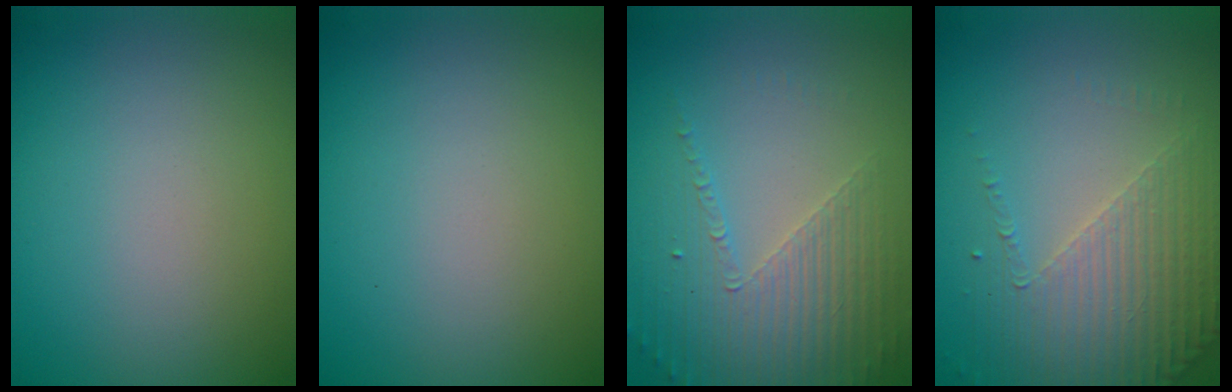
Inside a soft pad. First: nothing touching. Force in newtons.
{"total": 0.0}
{"total": 3.8, "press": 3.3, "slide": 1.9}
{"total": 4.5, "press": 3.4, "slide": 2.9}